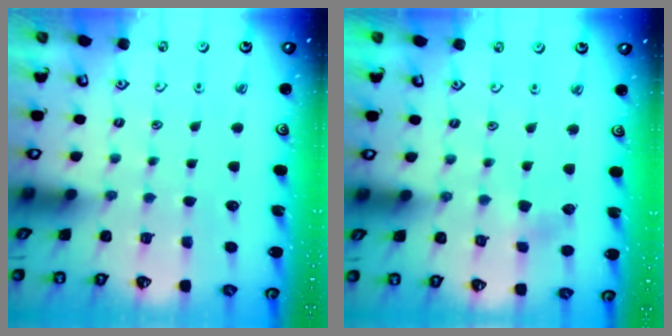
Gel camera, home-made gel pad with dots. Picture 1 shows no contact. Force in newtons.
{"total": 2.4, "press": 2.3, "slide": 0.4}